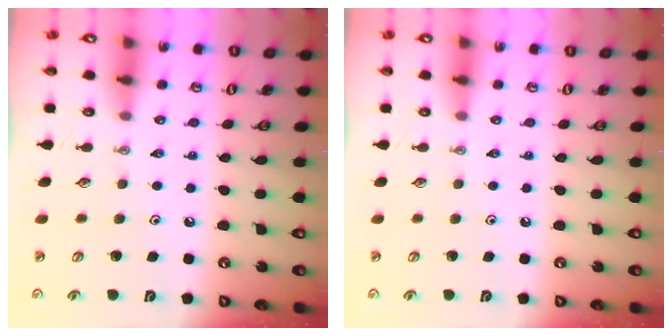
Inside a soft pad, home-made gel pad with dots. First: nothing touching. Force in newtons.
{"total": 0.0}